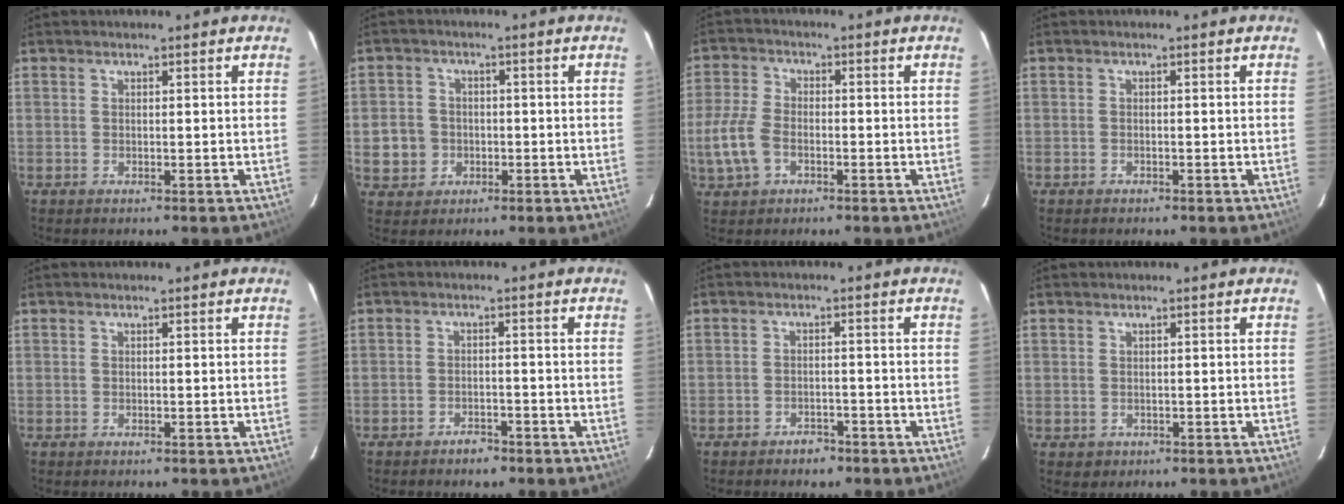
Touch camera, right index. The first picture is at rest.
{"total": 6.4, "force": [-1.4, 6.0, 1.8], "torque": [-0.056, 0.018, -0.017]}
{"total": 7.7, "force": [-2.7, 4.8, 5.5], "torque": [-0.134, 0.003, -0.050]}
{"total": 0.9, "force": [-0.7, 0.6, -0.1], "torque": [-0.002, 0.005, -0.012]}
{"total": 0.0}
{"total": 3.0, "force": [-2.4, 1.5, 0.9], "torque": [-0.026, 0.006, -0.036]}
{"total": 3.3, "force": [-2.6, 1.9, 0.7], "torque": [-0.022, 0.008, -0.035]}
{"total": 1.8, "force": [0.0, 1.8, 0.2], "torque": [0.000, 0.001, 0.004]}